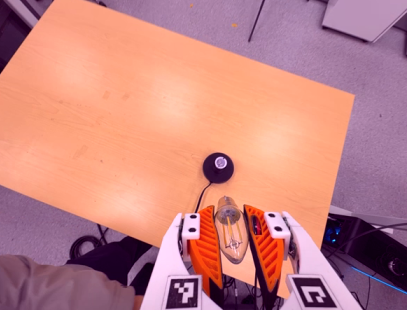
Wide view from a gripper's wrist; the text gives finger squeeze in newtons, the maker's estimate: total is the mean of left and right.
{"total": 18.7, "left": 20.3, "right": 17.0}